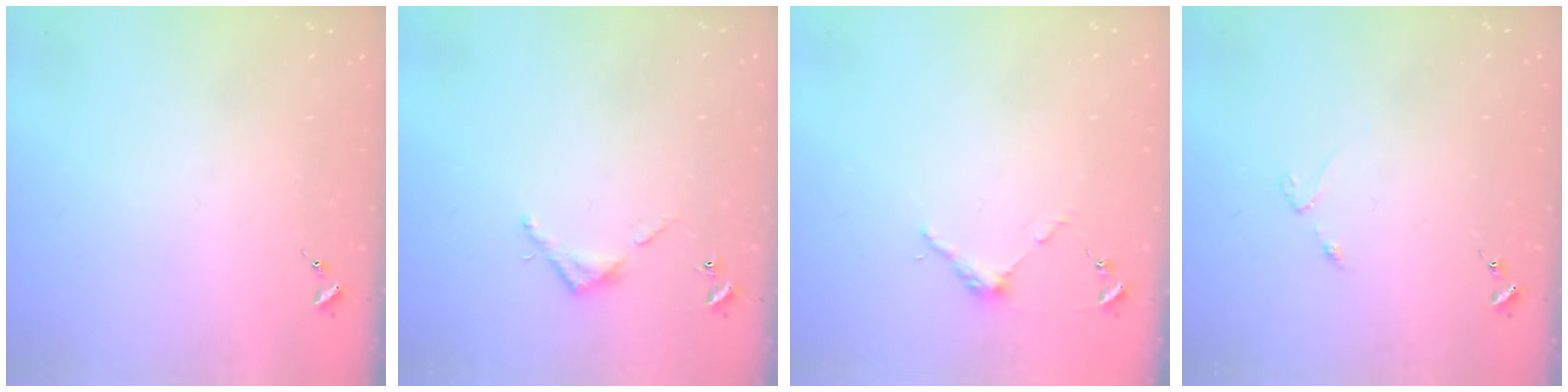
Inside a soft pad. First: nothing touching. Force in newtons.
{"total": 3.7, "press": 3.7, "slide": 0.2}
{"total": 3.9, "press": 3.9, "slide": 0.2}
{"total": 2.5, "press": 2.4, "slide": 0.4}